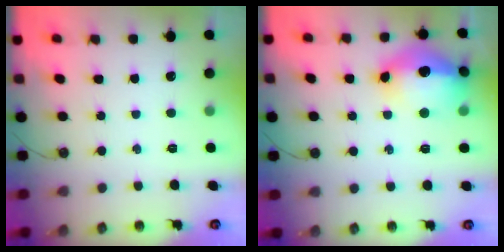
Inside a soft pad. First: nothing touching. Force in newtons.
{"total": 17.5, "press": 17.4, "slide": 1.7}